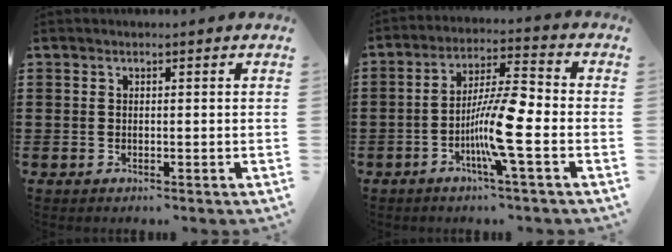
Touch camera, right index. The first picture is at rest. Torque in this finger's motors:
{"motor_torque": [2.14, 0.00, 0.32, 0.21]}